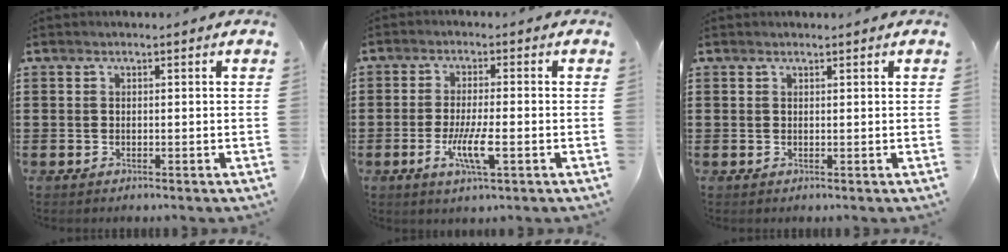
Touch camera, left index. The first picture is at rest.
{"total": 6.1, "force": [-2.0, 1.2, 5.7], "torque": [-0.119, -0.013, -0.040]}
{"total": 0.5, "force": [0.5, 0.0, 0.2], "torque": [-0.005, -0.001, 0.010]}